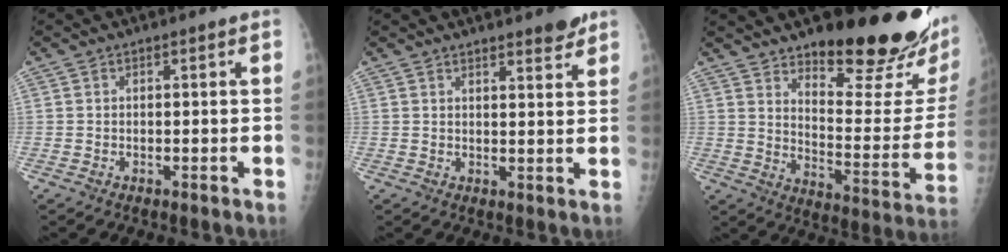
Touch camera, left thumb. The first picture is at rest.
{"total": 4.3, "force": [3.4, 1.0, 2.4], "torque": [-0.019, -0.022, 0.045]}
{"total": 24.1, "force": [18.2, 6.0, 14.6], "torque": [-0.164, -0.135, 0.253]}